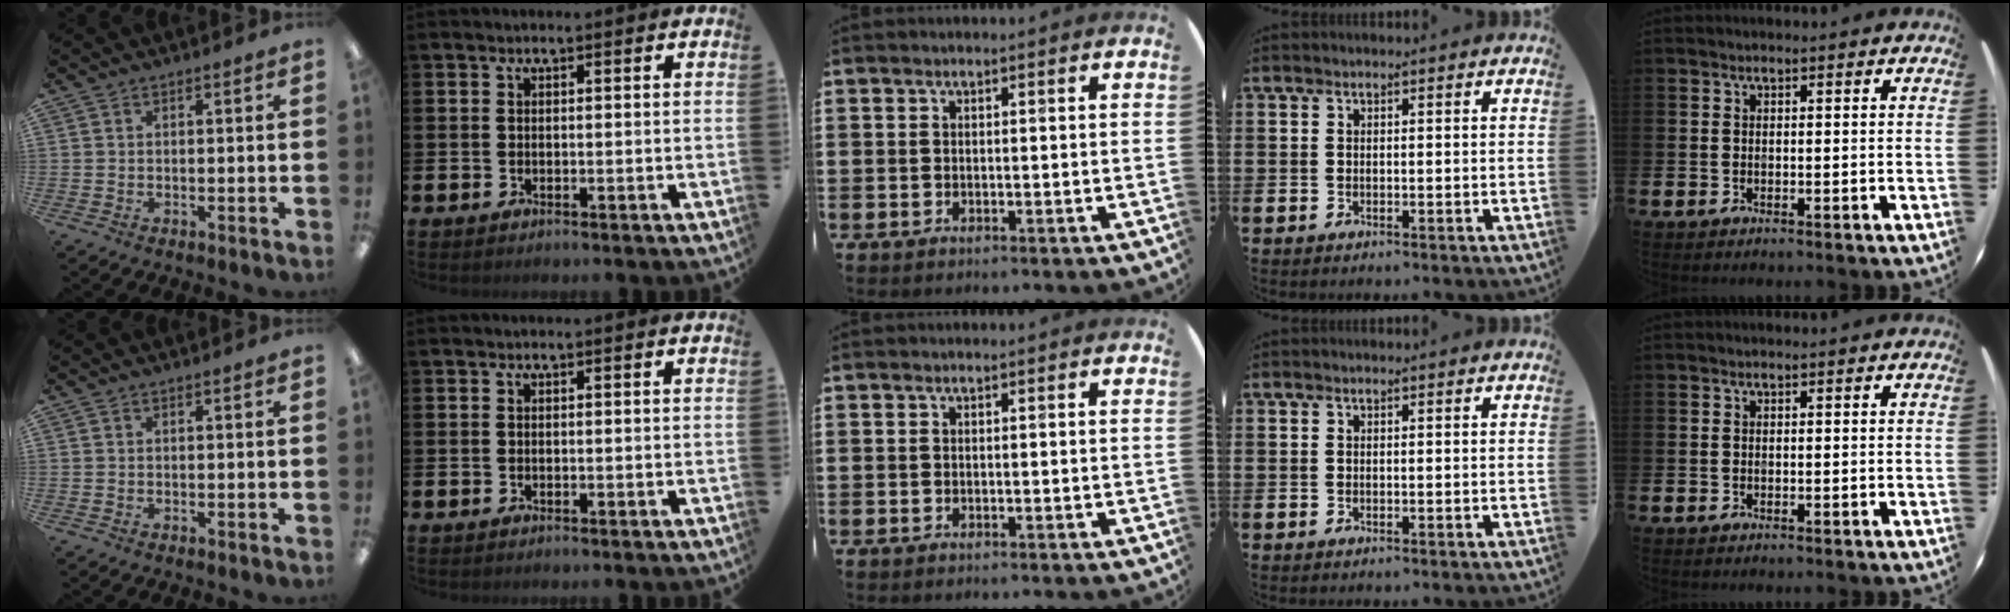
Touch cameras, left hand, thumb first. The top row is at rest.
{}